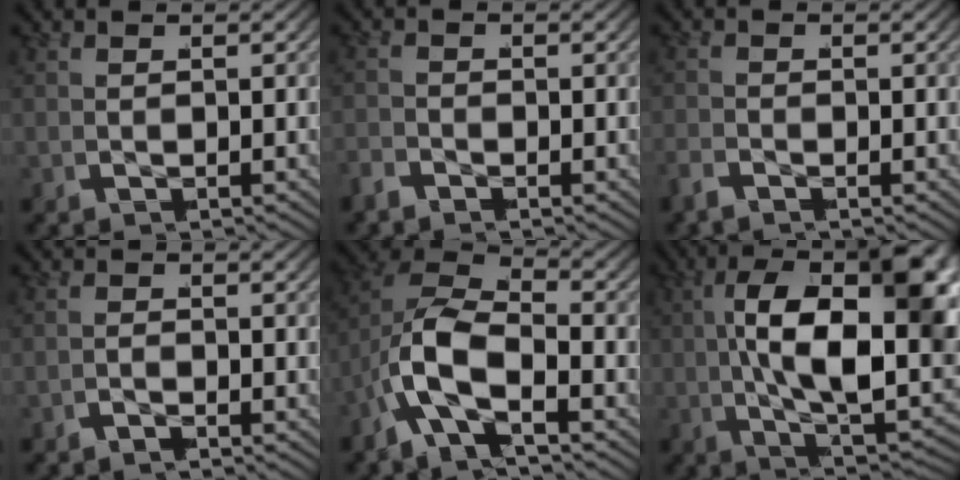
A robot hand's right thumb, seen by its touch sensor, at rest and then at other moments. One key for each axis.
{"total": 1.3, "fx": -1.2, "fy": -0.2, "fz": -0.6, "tx": 0.013, "ty": 0.003, "tz": -0.032}
{"total": 1.1, "fx": -1.0, "fy": -0.3, "fz": -0.3, "tx": 0.005, "ty": 0.004, "tz": -0.028}
{"total": 1.1, "fx": -1.0, "fy": -0.3, "fz": -0.3, "tx": 0.006, "ty": 0.005, "tz": -0.027}
{"total": 9.8, "fx": -0.9, "fy": 6.9, "fz": 6.9, "tx": -0.189, "ty": -0.021, "tz": -0.023}
{"total": 20.2, "fx": 0.5, "fy": 10.2, "fz": 17.4, "tx": -0.299, "ty": -0.038, "tz": 0.030}